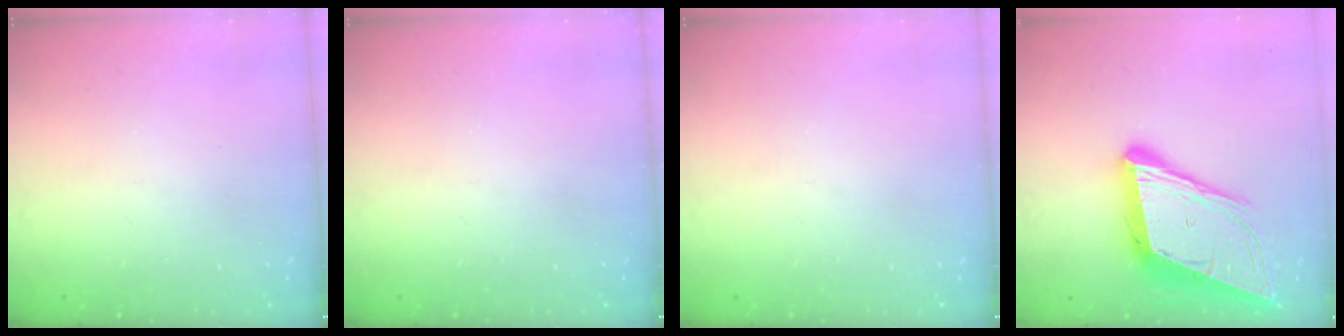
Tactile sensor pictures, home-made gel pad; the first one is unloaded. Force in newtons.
{"total": 0.0}
{"total": 0.0}
{"total": 17.7, "press": 17.2, "slide": 4.0}